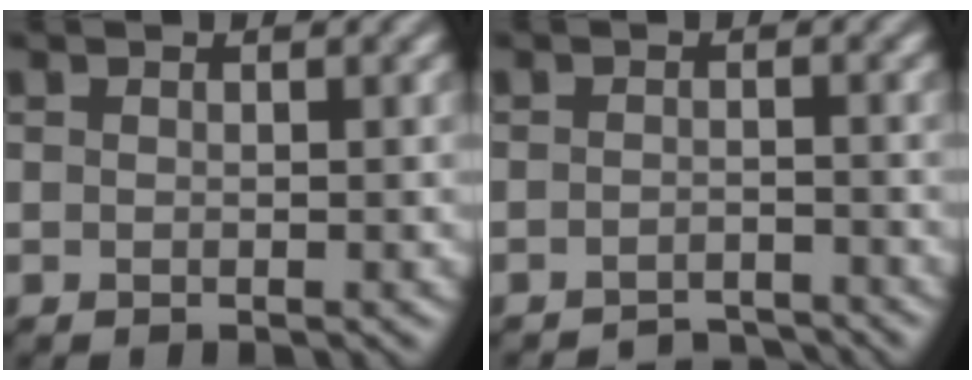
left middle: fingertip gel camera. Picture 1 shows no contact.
{"total": 2.5, "force": [-2.5, 0.3, 0.5], "torque": [0.000, 0.003, -0.039]}